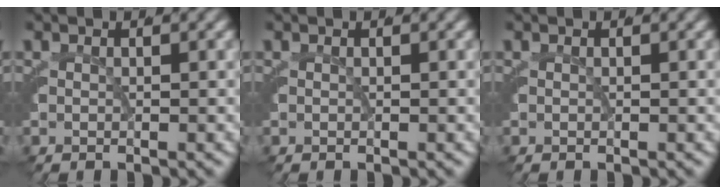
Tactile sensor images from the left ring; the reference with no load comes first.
{"total": 0.0}
{"total": 0.0}